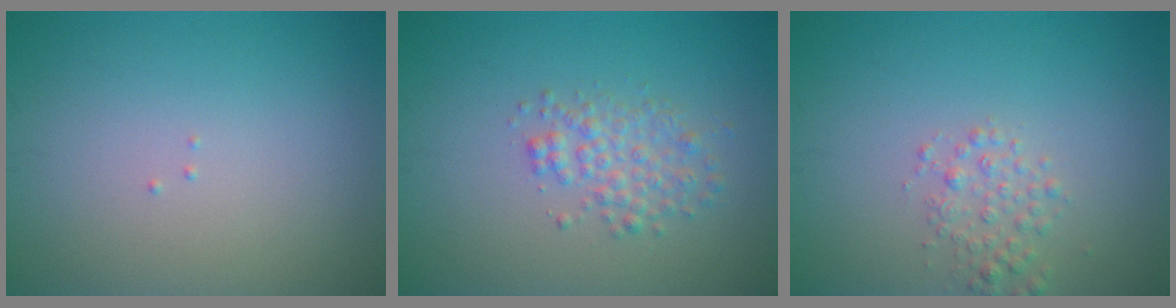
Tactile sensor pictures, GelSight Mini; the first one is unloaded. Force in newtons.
{"total": 2.5, "press": 2.5, "slide": 0.0}
{"total": 1.8, "press": 1.8, "slide": 0.1}